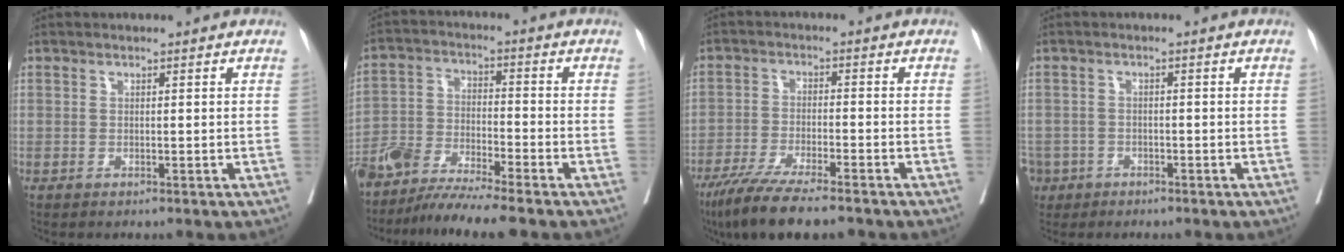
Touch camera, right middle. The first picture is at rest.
{"total": 8.4, "force": [-7.5, -0.4, 3.6], "torque": [-0.075, -0.014, -0.146]}
{"total": 11.1, "force": [-8.8, 1.2, 6.7], "torque": [-0.114, -0.028, -0.144]}
{"total": 6.3, "force": [-3.8, 5.0, 1.1], "torque": [-0.040, 0.001, -0.063]}